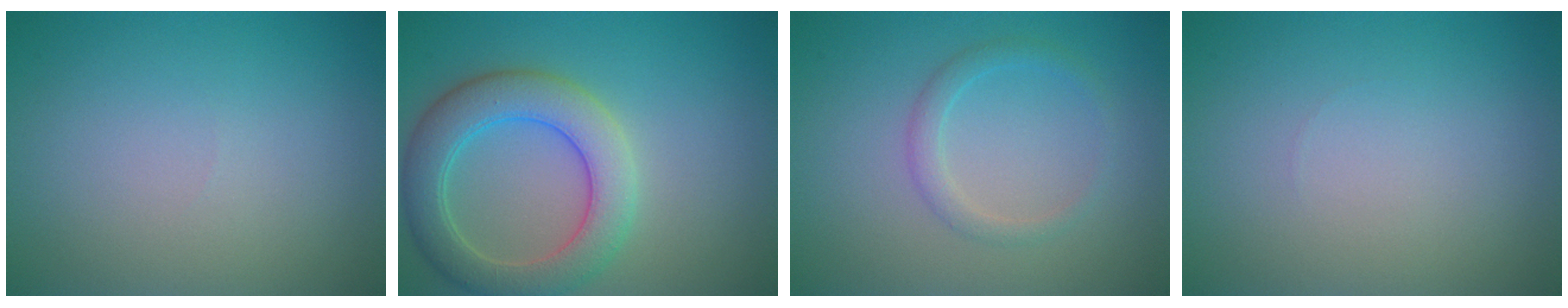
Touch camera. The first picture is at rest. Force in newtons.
{"total": 6.0, "press": 6.0, "slide": 0.3}
{"total": 1.7, "press": 1.7, "slide": 0.1}
{"total": 0.0}